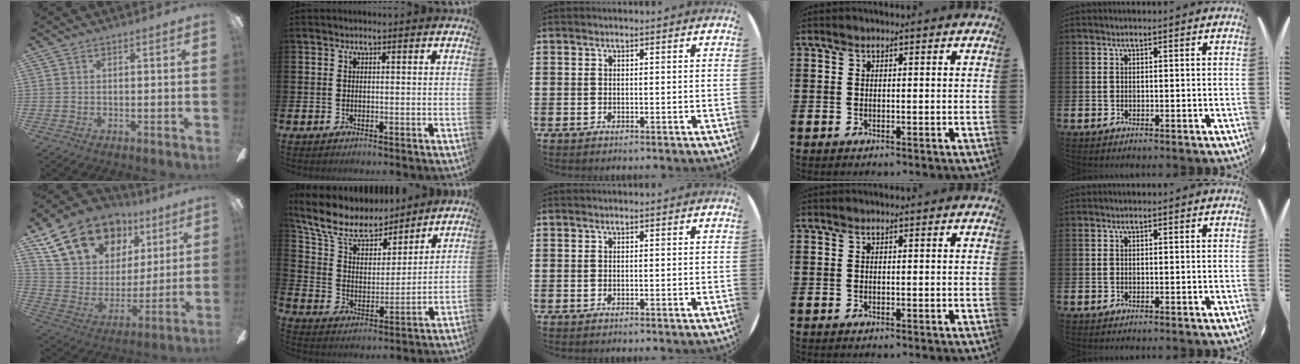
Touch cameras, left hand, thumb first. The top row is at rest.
{"thumb": {"total": 20.2, "force": [12.9, 13.0, 8.5], "torque": [-0.160, -0.065, 0.249]}, "index": {"total": 10.2, "force": [8.7, 4.0, 3.3], "torque": [-0.115, -0.046, 0.158]}}